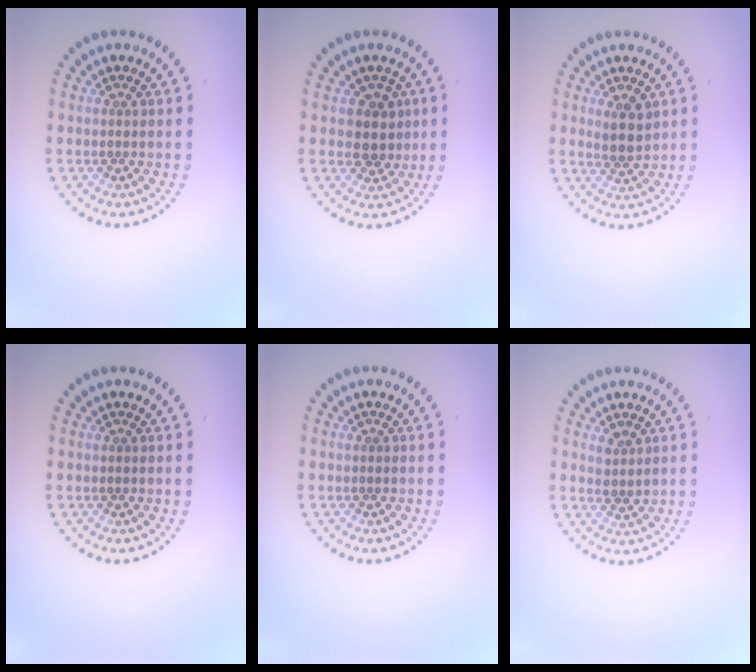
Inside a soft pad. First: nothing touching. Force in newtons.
{"total": 2.8, "press": 2.5, "slide": 1.2}
{"total": 2.6, "press": 2.4, "slide": 1.0}
{"total": 0.0}
{"total": 0.0}
{"total": 1.5, "press": 1.3, "slide": 0.8}